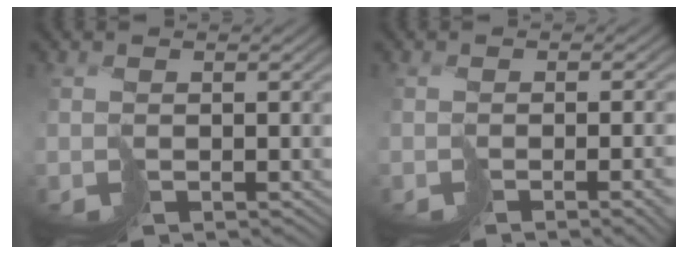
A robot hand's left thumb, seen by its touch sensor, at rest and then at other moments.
{"total": 3.7, "force": [-2.2, 1.0, 2.9], "torque": [-0.033, -0.010, -0.023]}